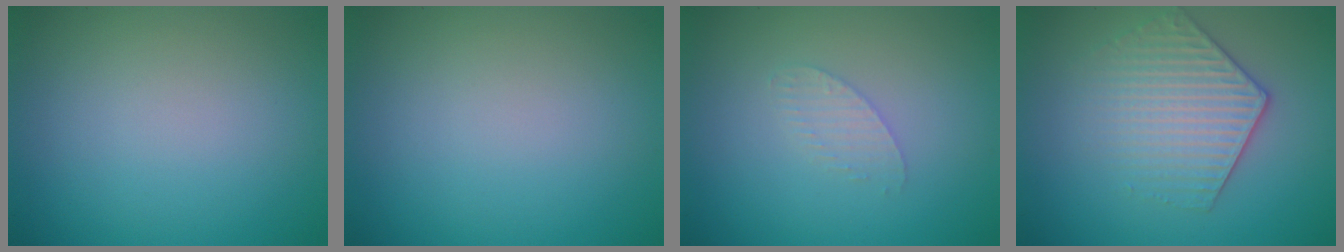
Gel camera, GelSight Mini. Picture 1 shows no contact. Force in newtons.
{"total": 0.0}
{"total": 1.4, "press": 1.4, "slide": 0.1}
{"total": 3.7, "press": 3.5, "slide": 1.3}